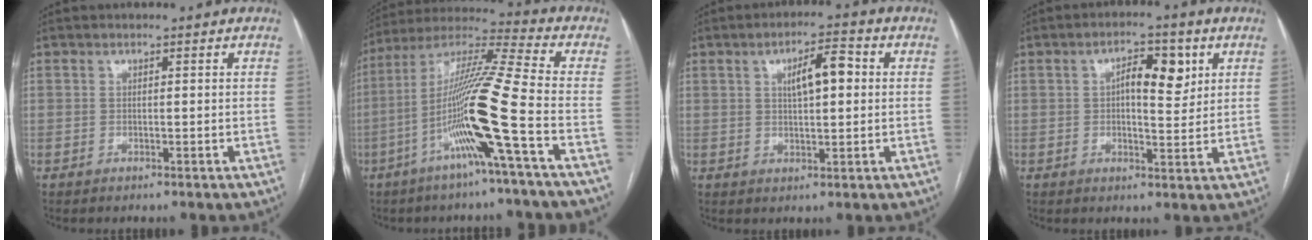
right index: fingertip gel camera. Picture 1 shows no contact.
{"total": 16.1, "force": [-5.5, -1.9, 15.0], "torque": [-0.291, -0.003, -0.113]}
{"total": 6.1, "force": [1.4, 1.7, 5.6], "torque": [-0.095, 0.014, 0.025]}
{"total": 6.5, "force": [2.0, 2.5, 5.6], "torque": [-0.089, 0.010, 0.029]}